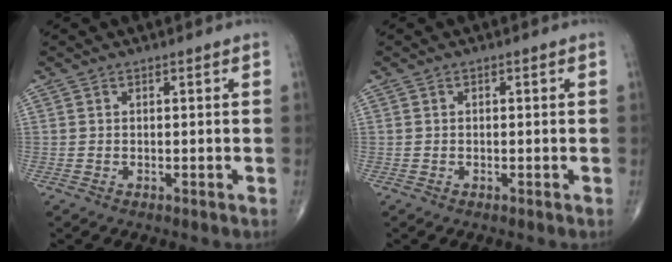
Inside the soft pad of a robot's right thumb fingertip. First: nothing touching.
{"total": 0.0}